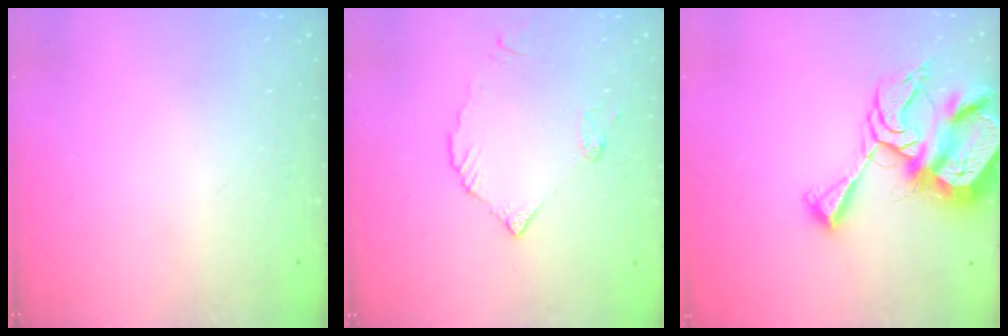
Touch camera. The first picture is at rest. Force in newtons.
{"total": 4.8, "press": 4.8, "slide": 0.5}
{"total": 14.2, "press": 14.1, "slide": 1.6}